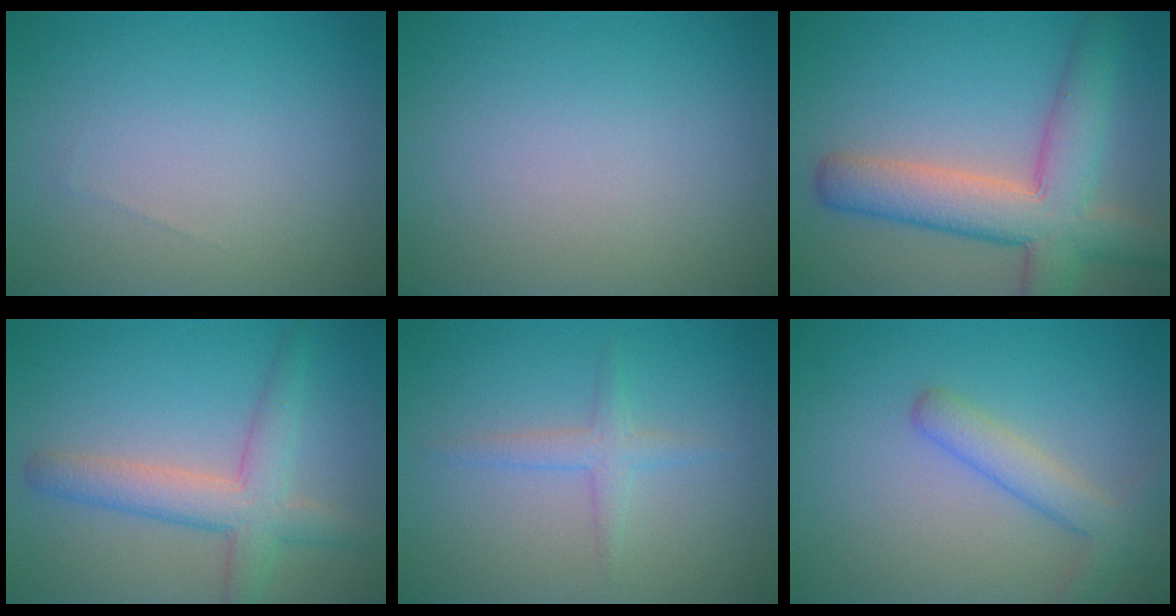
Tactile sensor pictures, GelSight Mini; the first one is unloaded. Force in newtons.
{"total": 0.0}
{"total": 8.0, "press": 8.0, "slide": 0.5}
{"total": 4.7, "press": 4.7, "slide": 0.2}
{"total": 1.6, "press": 1.6, "slide": 0.1}
{"total": 3.1, "press": 3.1, "slide": 0.1}